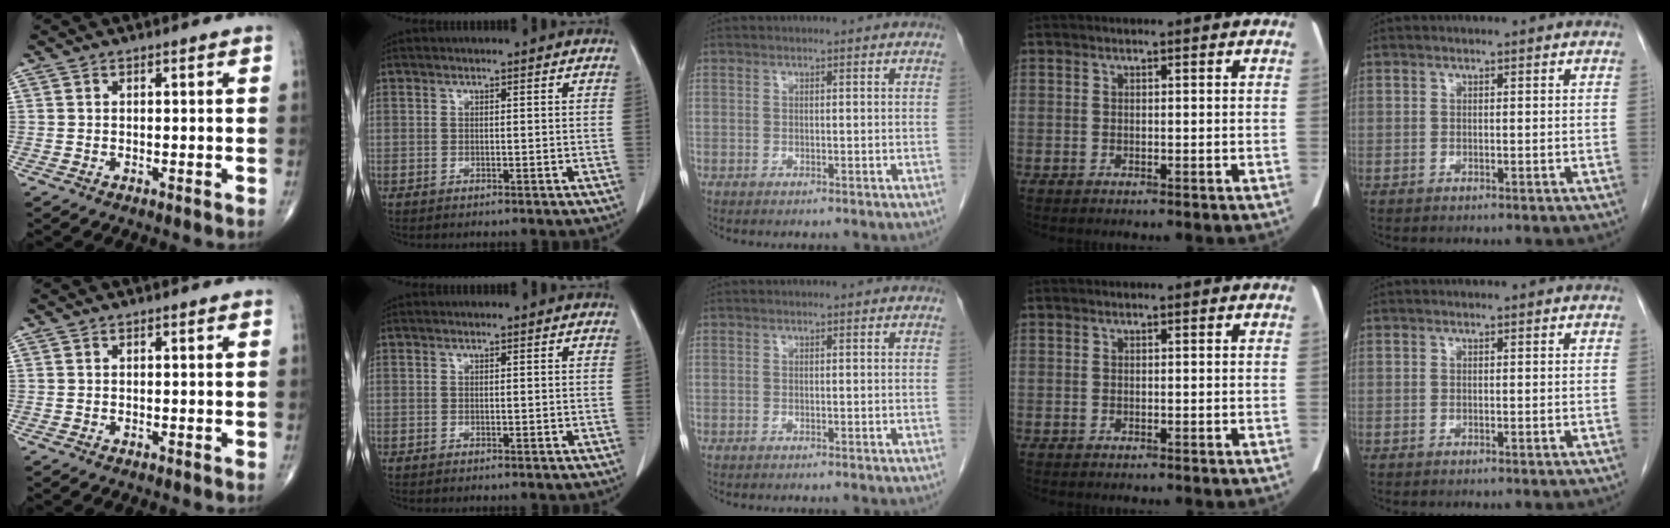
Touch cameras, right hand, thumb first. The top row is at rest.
{}